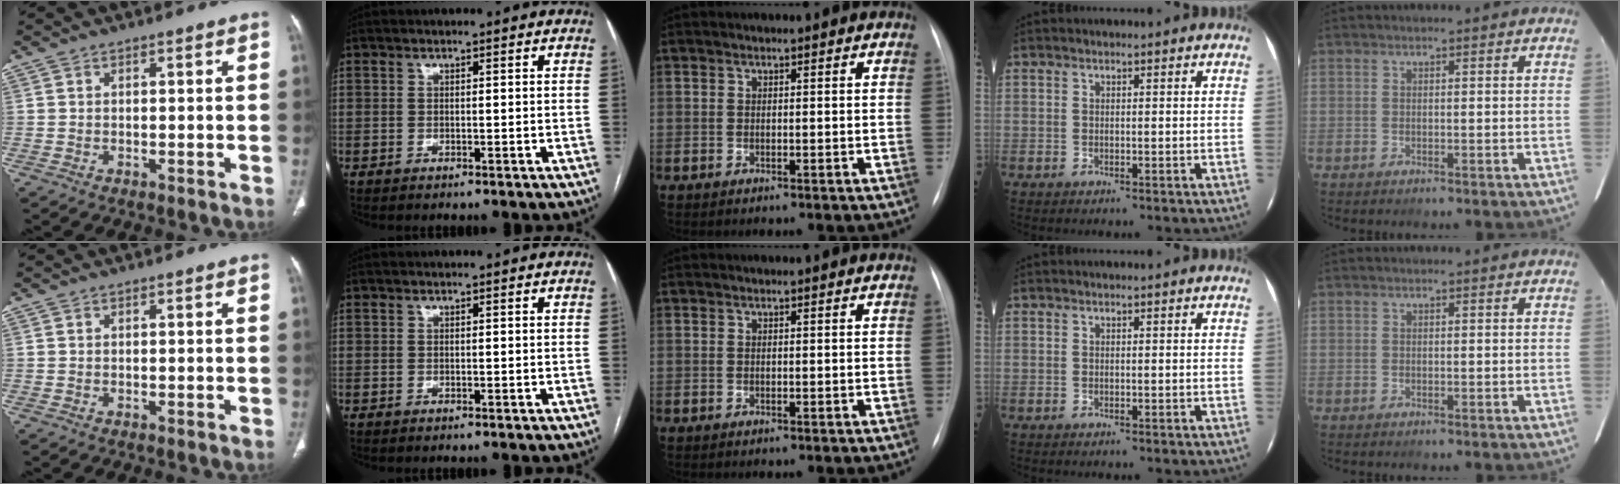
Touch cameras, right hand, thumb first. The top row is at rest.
{}